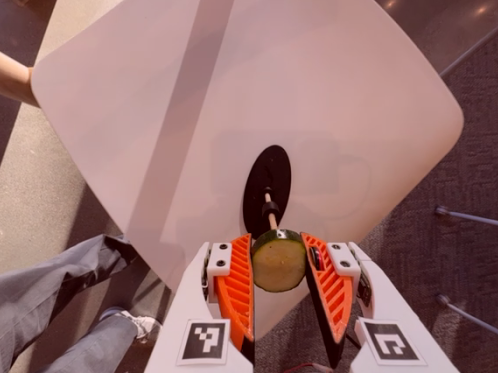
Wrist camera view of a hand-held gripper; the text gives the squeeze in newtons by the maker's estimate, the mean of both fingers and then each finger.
{"total": 10.6, "left": 10.5, "right": 10.7}